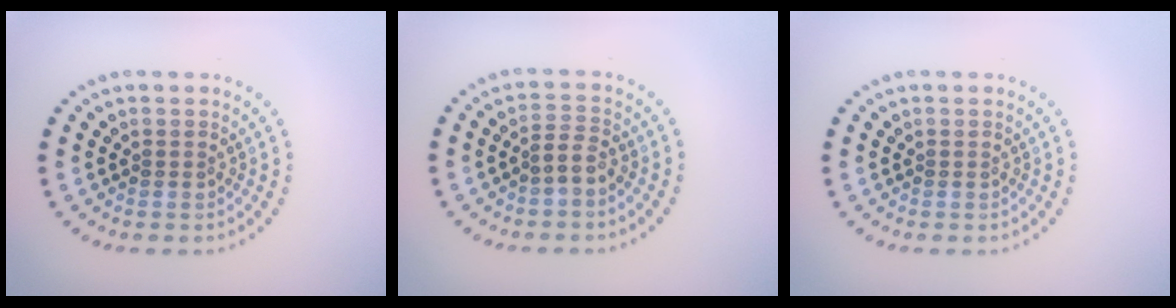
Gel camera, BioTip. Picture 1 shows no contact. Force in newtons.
{"total": 1.6, "press": 1.2, "slide": 1.0}
{"total": 0.0}